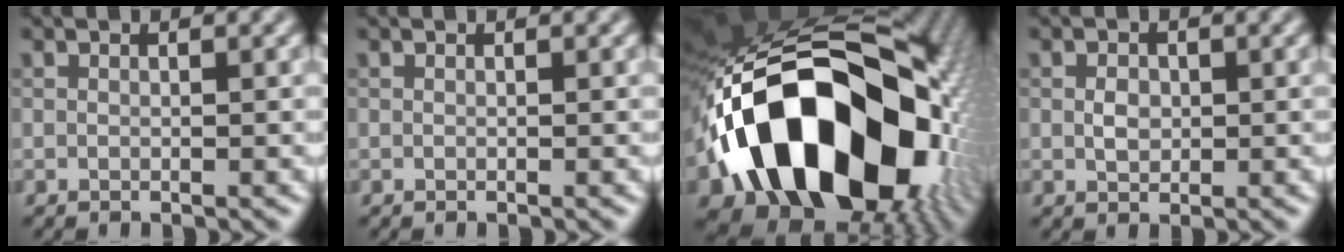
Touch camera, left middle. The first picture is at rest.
{"total": 0.0}
{"total": 20.8, "force": [-5.0, 14.2, 14.4], "torque": [-0.267, -0.013, -0.072]}
{"total": 1.5, "force": [0.1, 1.2, 1.0], "torque": [-0.020, -0.001, 0.000]}